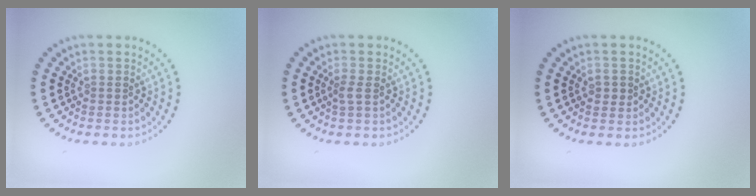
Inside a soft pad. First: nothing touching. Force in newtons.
{"total": 1.0, "press": 0.7, "slide": 0.7}
{"total": 1.0, "press": 1.0, "slide": 0.1}